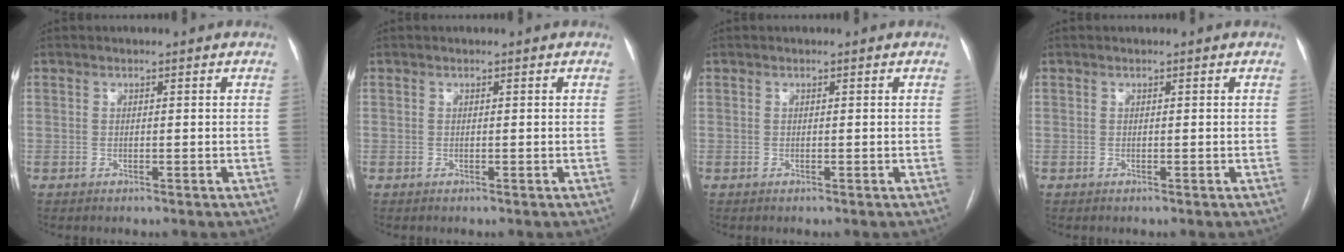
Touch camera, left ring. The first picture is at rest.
{"total": 0.0}
{"total": 0.0}
{"total": 0.0}